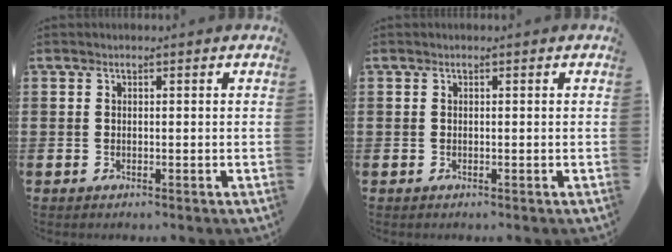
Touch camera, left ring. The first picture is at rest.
{"total": 0.0}